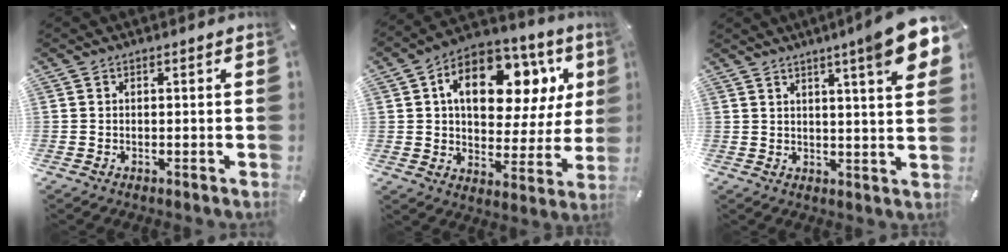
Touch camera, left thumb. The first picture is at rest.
{"total": 17.5, "force": [7.4, 11.0, 11.5], "torque": [-0.170, -0.030, 0.125]}
{"total": 10.6, "force": [5.8, 0.9, 8.9], "torque": [-0.128, -0.032, 0.088]}